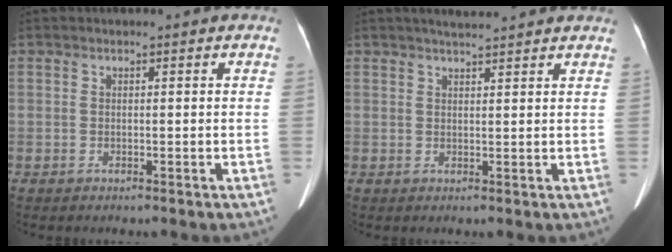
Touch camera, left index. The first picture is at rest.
{"total": 5.5, "force": [5.0, 0.2, 2.3], "torque": [-0.036, 0.026, 0.065]}